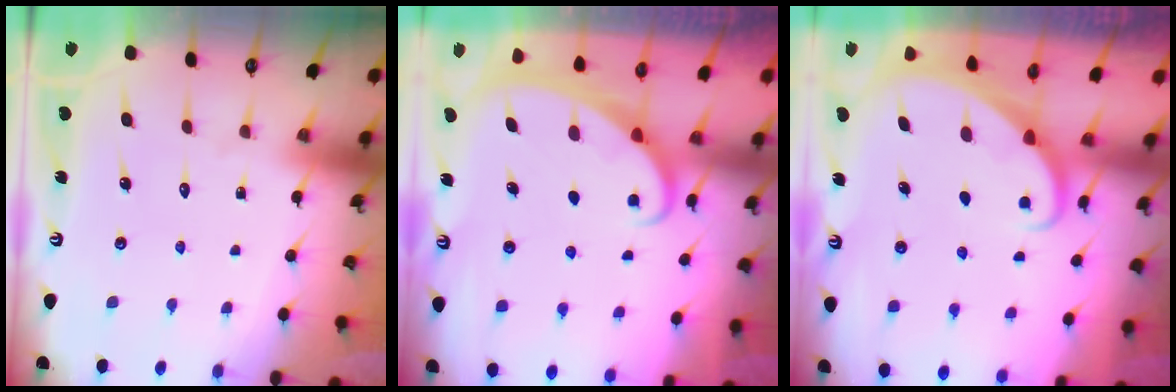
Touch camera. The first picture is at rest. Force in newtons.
{"total": 2.2, "press": 2.1, "slide": 0.3}
{"total": 1.7, "press": 1.7, "slide": 0.1}